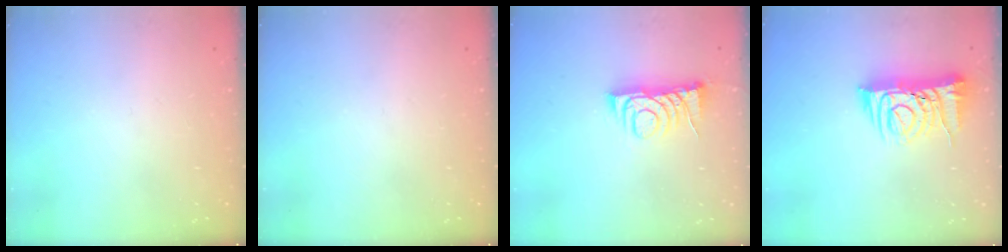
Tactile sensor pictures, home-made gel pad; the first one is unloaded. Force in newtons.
{"total": 0.0}
{"total": 7.8, "press": 7.7, "slide": 0.7}
{"total": 10.1, "press": 10.0, "slide": 1.4}